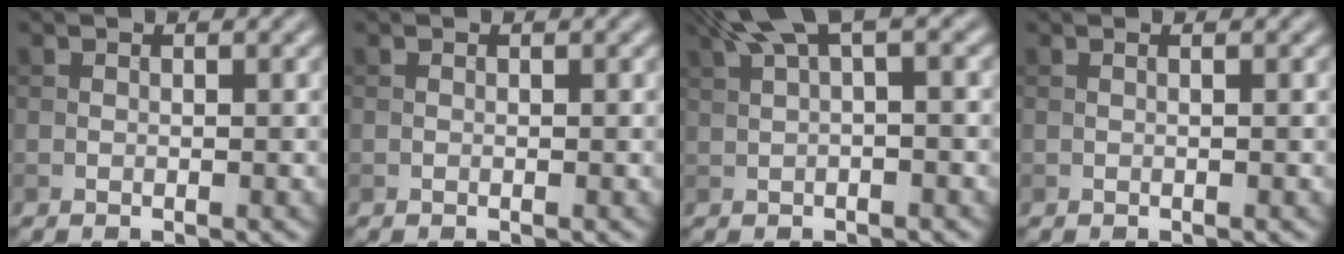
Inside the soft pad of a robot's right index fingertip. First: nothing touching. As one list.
[{"total": 0.0}, {"total": 4.8, "force": [2.2, 1.2, 4.1], "torque": [-0.075, 0.020, 0.040]}, {"total": 0.6, "force": [0.2, 0.2, 0.6], "torque": [-0.007, 0.003, -0.003]}]